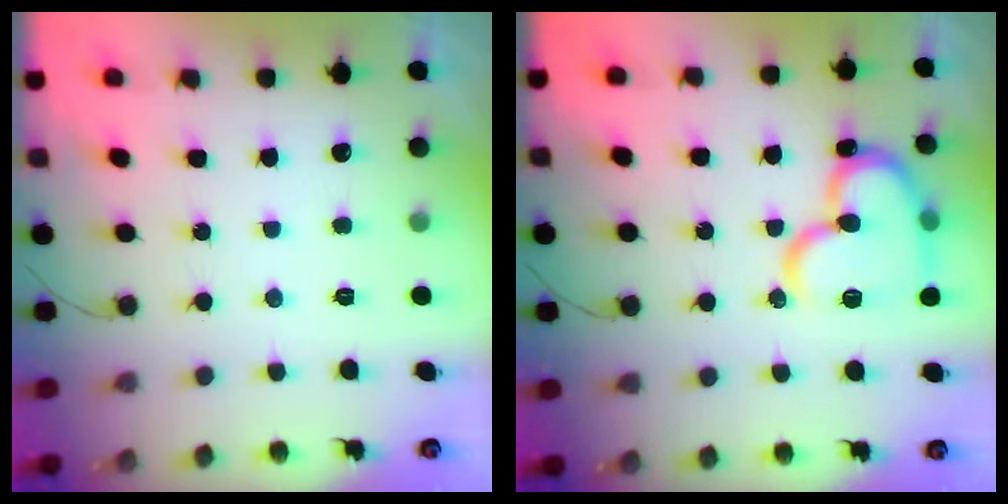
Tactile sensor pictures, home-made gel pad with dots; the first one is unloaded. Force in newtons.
{"total": 18.4, "press": 18.2, "slide": 2.4}